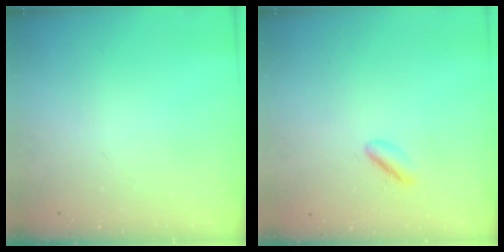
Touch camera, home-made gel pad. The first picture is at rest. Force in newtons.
{"total": 2.5, "press": 2.3, "slide": 1.0}